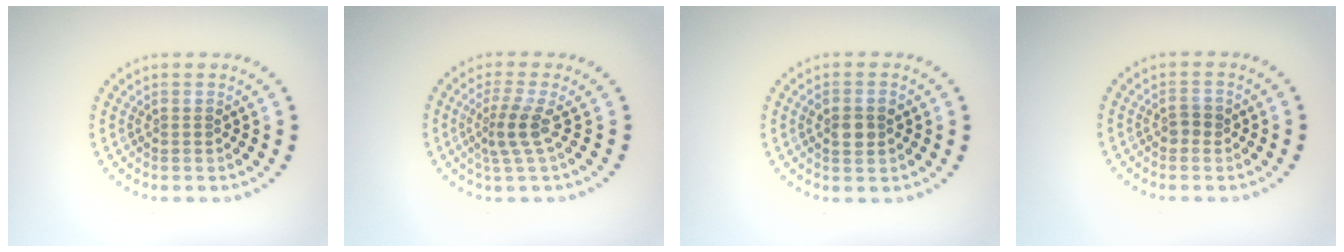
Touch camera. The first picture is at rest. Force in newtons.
{"total": 2.6, "press": 1.8, "slide": 1.8}
{"total": 2.1, "press": 2.0, "slide": 0.3}
{"total": 1.1, "press": 1.1, "slide": 0.3}